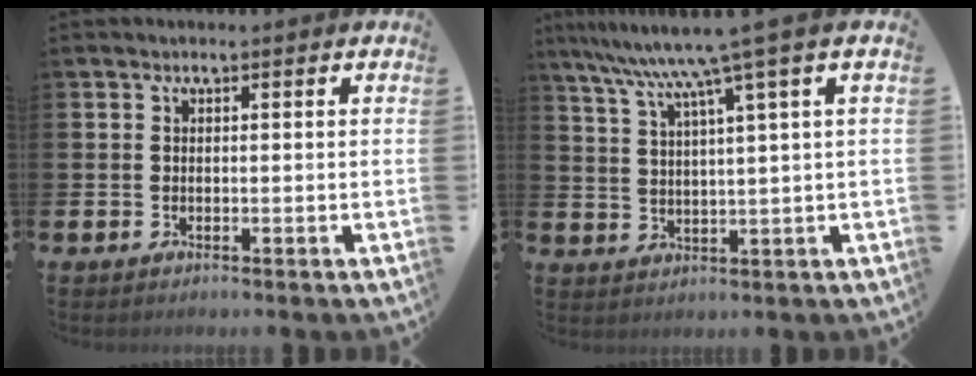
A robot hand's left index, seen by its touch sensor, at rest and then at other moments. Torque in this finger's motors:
{"motor_torque": [0.13, -0.42, 0.87, 0.21]}